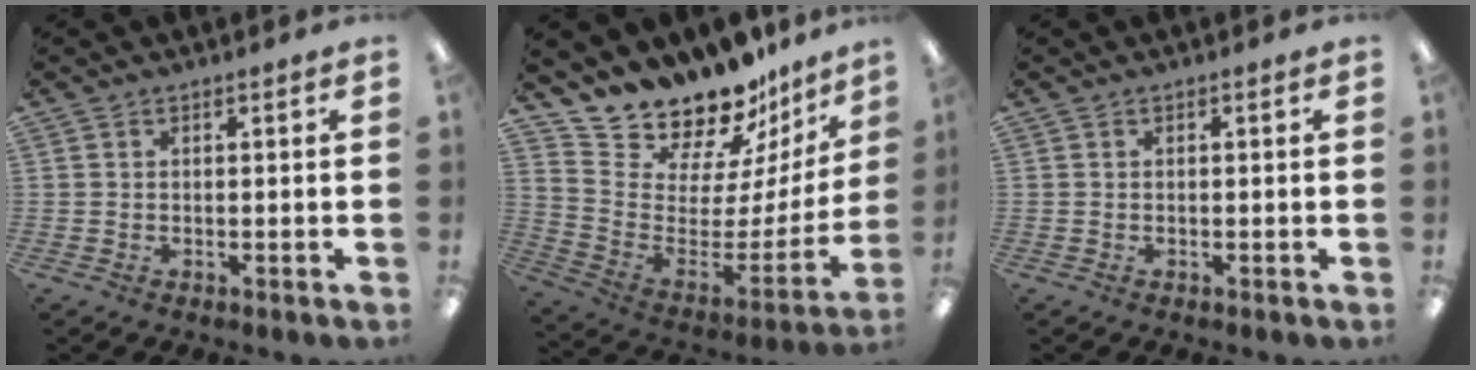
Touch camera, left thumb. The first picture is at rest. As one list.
[{"total": 16.1, "force": [15.5, 4.3, 1.2], "torque": [-0.038, -0.159, 0.281]}, {"total": 0.0}]